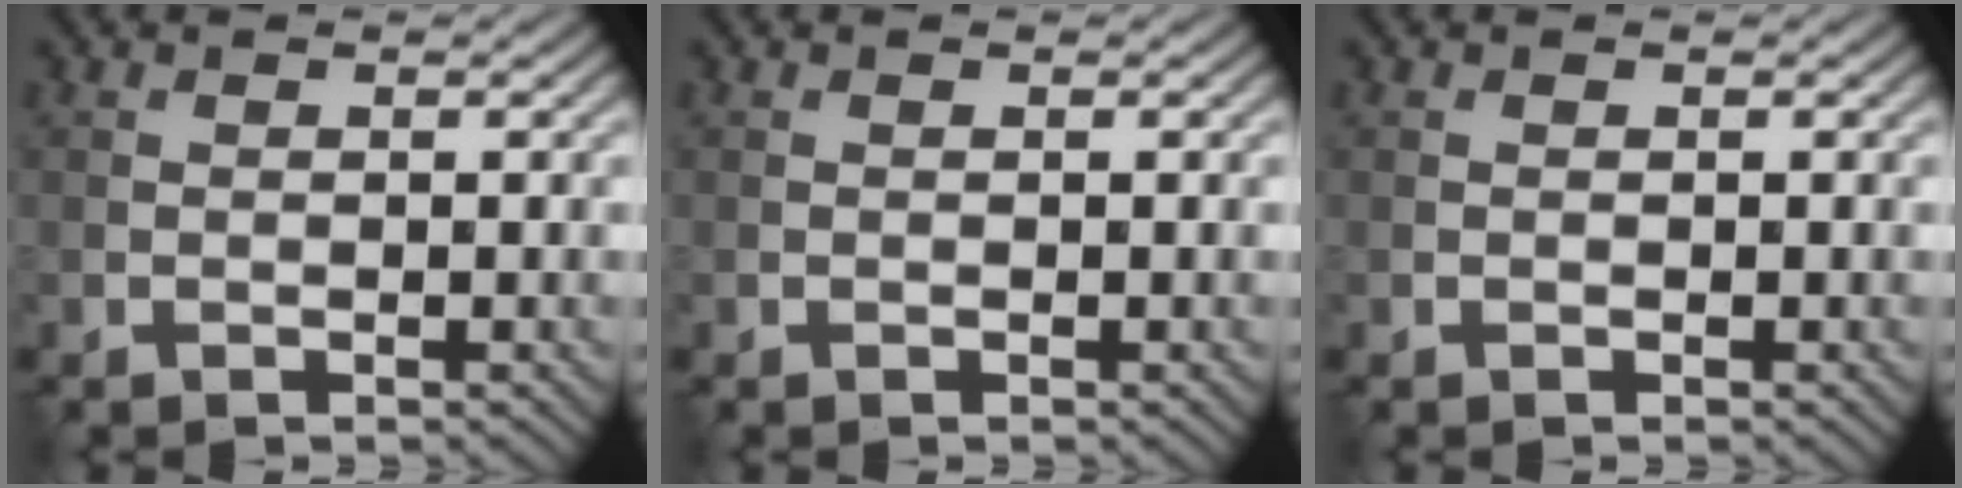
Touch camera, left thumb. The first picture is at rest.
{"total": 0.0}
{"total": 0.0}